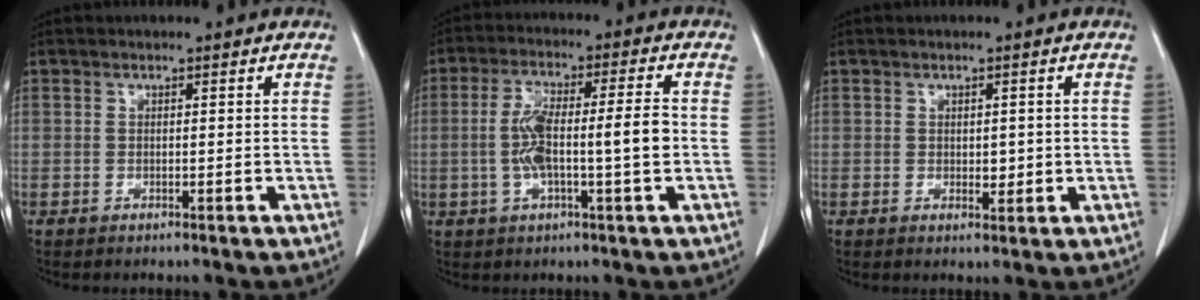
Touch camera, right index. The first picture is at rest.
{"total": 9.7, "force": [-0.8, 1.3, 9.6], "torque": [-0.181, 0.018, -0.018]}
{"total": 2.0, "force": [0.1, 1.2, 1.6], "torque": [-0.022, -0.004, 0.005]}